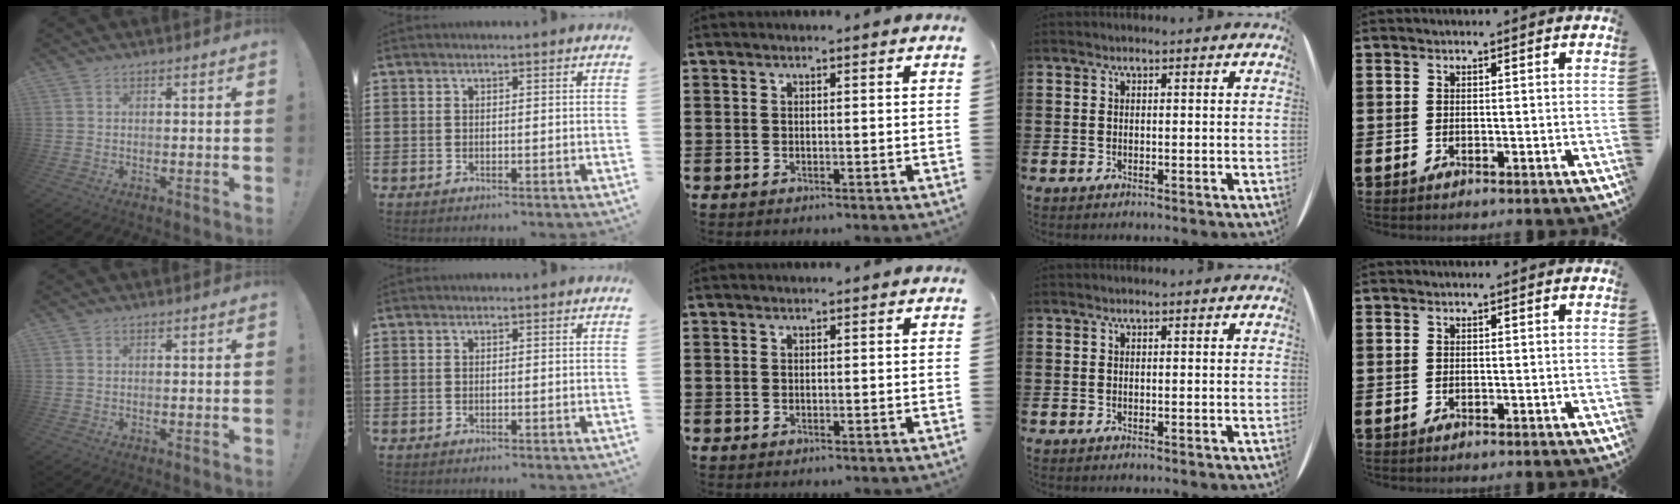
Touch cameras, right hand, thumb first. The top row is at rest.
{}